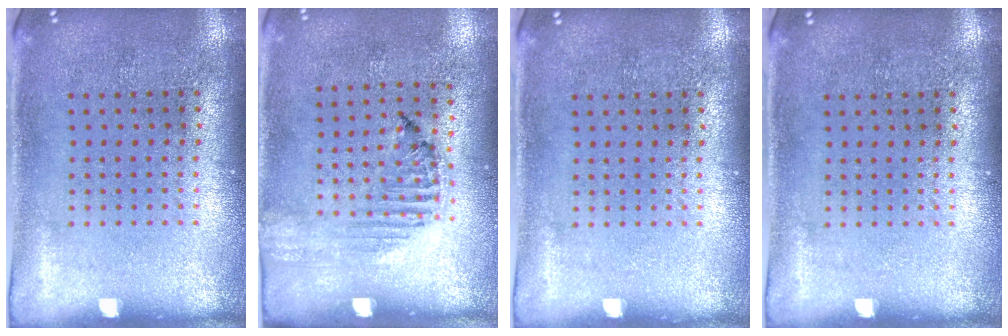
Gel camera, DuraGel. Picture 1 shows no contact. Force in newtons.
{"total": 1.2, "press": 1.2, "slide": 0.2}
{"total": 0.0}
{"total": 0.0}